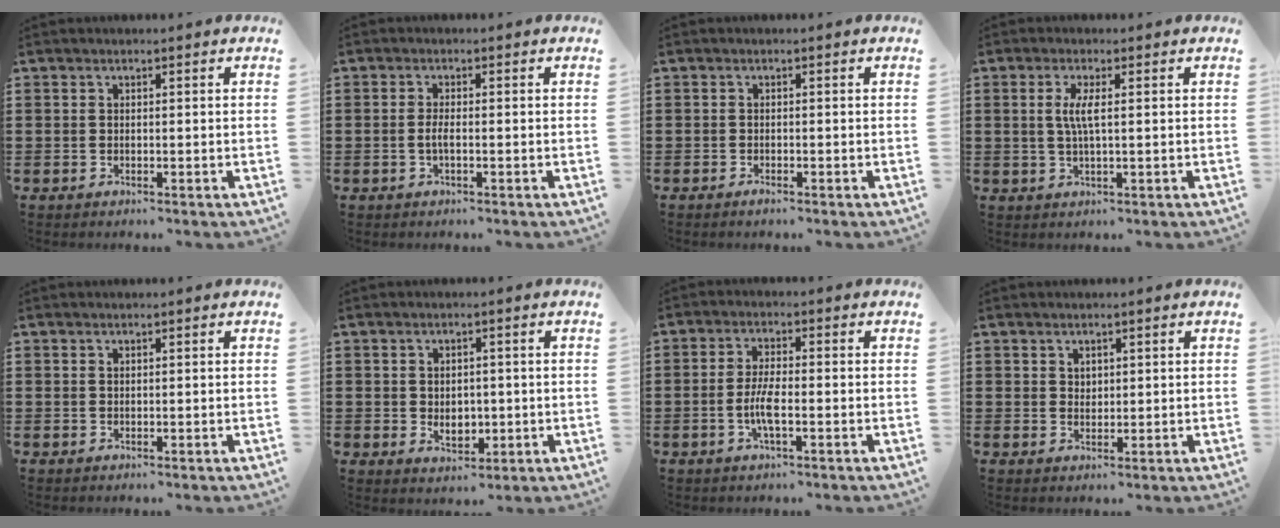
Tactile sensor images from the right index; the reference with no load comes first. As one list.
[{"total": 1.9, "force": [-0.5, 0.2, 1.8], "torque": [-0.041, -0.003, -0.012]}, {"total": 0.8, "force": [-0.7, 0.0, 0.3], "torque": [-0.011, -0.008, -0.012]}, {"total": 3.5, "force": [0.3, 0.4, 3.4], "torque": [-0.074, -0.007, 0.001]}, {"total": 0.0}, {"total": 2.9, "force": [-0.1, 2.3, 1.7], "torque": [-0.030, 0.003, -0.005]}, {"total": 4.5, "force": [-1.3, 1.1, 4.2], "torque": [-0.094, -0.005, -0.029]}, {"total": 1.5, "force": [1.1, 1.0, 0.3], "torque": [-0.008, 0.004, 0.020]}]